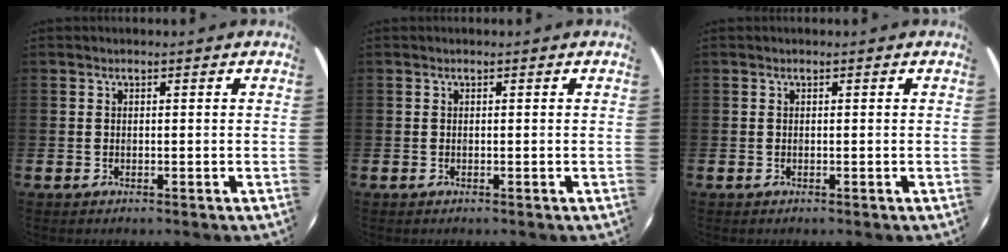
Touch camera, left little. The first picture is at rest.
{"total": 0.0}
{"total": 0.0}